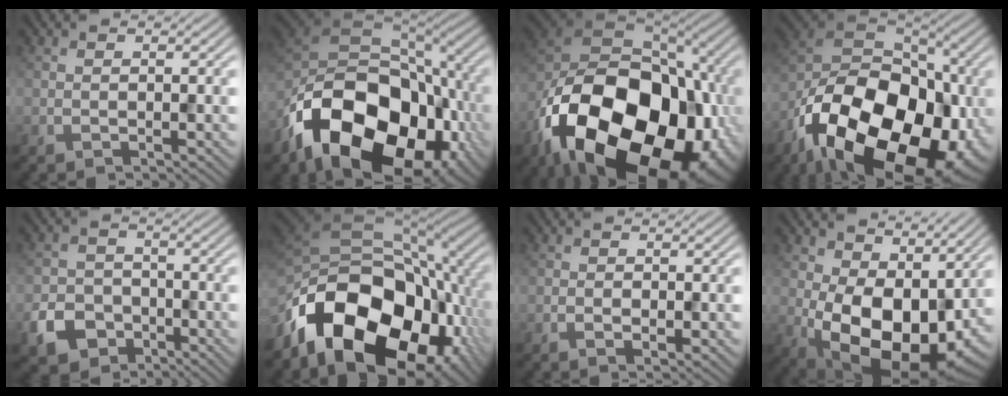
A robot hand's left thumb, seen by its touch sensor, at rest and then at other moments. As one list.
[{"total": 21.4, "force": [-9.5, 13.9, 13.3], "torque": [-0.282, -0.045, -0.140]}, {"total": 24.3, "force": [-10.5, 15.7, 15.3], "torque": [-0.325, -0.054, -0.145]}, {"total": 22.1, "force": [-10.0, 13.5, 14.5], "torque": [-0.294, -0.043, -0.151]}, {"total": 5.4, "force": [-3.1, 4.0, 2.0], "torque": [-0.048, -0.004, -0.063]}, {"total": 20.2, "force": [-9.0, 12.3, 13.2], "torque": [-0.261, -0.032, -0.135]}, {"total": 1.3, "force": [-0.4, 0.7, 1.0], "torque": [-0.021, -0.004, -0.004]}, {"total": 15.1, "force": [0.2, 9.7, 11.6], "torque": [-0.197, -0.036, 0.010]}]